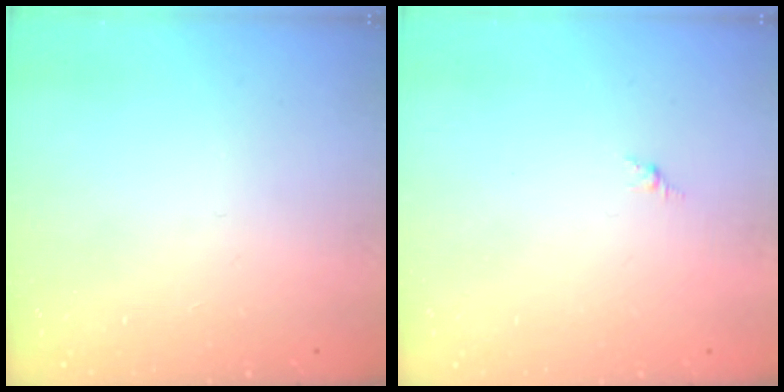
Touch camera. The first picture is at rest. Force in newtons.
{"total": 0.0}